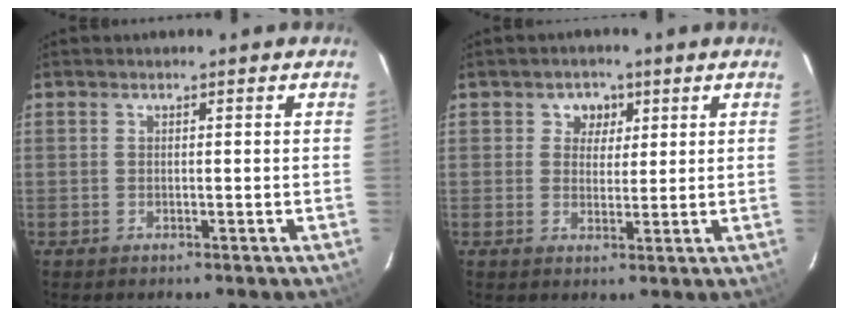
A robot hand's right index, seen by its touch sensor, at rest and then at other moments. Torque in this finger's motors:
{"motor_torque": [0.02, -0.01, 0.02, 0.02]}